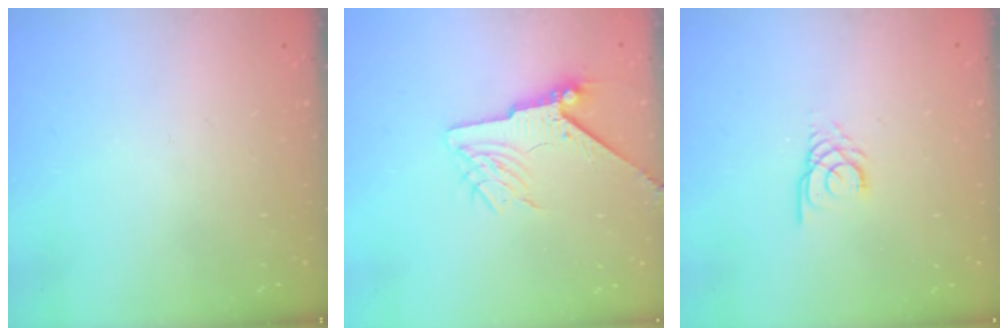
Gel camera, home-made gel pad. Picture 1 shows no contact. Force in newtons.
{"total": 7.0, "press": 6.9, "slide": 1.1}
{"total": 3.0, "press": 3.0, "slide": 0.3}